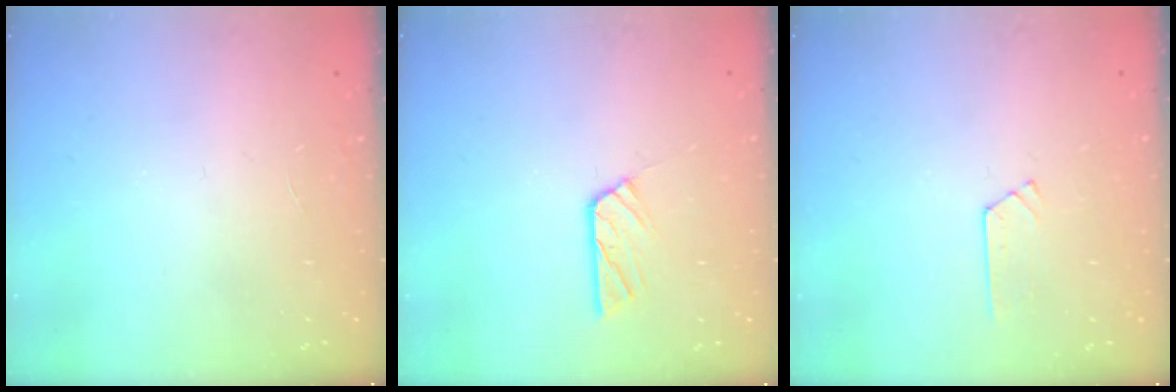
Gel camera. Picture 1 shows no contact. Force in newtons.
{"total": 5.4, "press": 5.4, "slide": 0.2}
{"total": 3.2, "press": 3.2, "slide": 0.4}